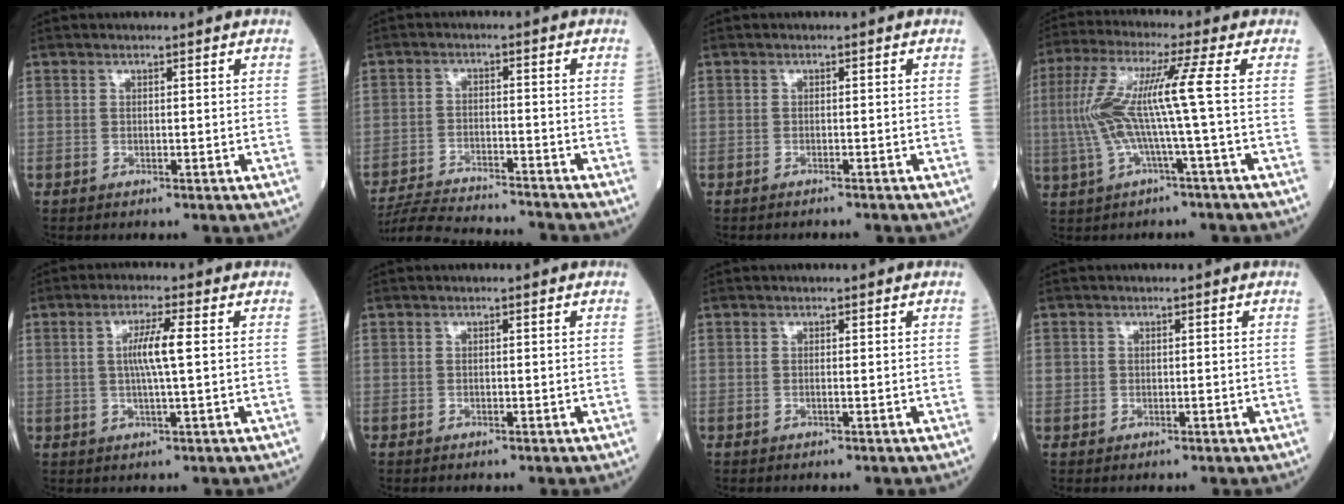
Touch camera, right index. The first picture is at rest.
{"total": 13.3, "force": [-12.8, 0.9, 3.6], "torque": [-0.059, -0.003, -0.197]}
{"total": 1.6, "force": [-1.6, 0.0, 0.2], "torque": [-0.005, -0.002, -0.020]}
{"total": 9.9, "force": [-0.4, -1.1, 9.8], "torque": [-0.211, 0.023, -0.006]}
{"total": 5.1, "force": [0.5, -0.2, 5.0], "torque": [-0.094, 0.001, 0.010]}
{"total": 0.0}
{"total": 0.0}
{"total": 1.2, "force": [0.0, 1.1, 0.5], "torque": [-0.013, 0.009, 0.006]}